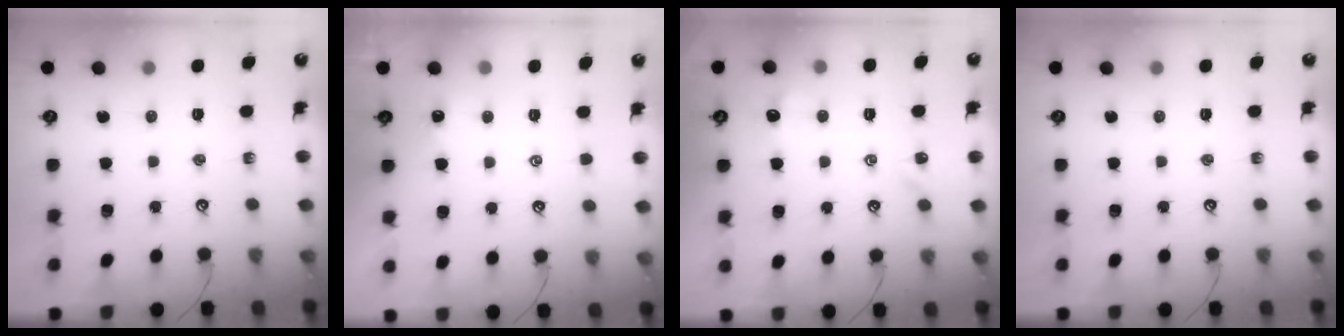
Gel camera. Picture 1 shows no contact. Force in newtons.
{"total": 2.0, "press": 2.0, "slide": 0.4}
{"total": 2.4, "press": 2.4, "slide": 0.6}
{"total": 0.0}